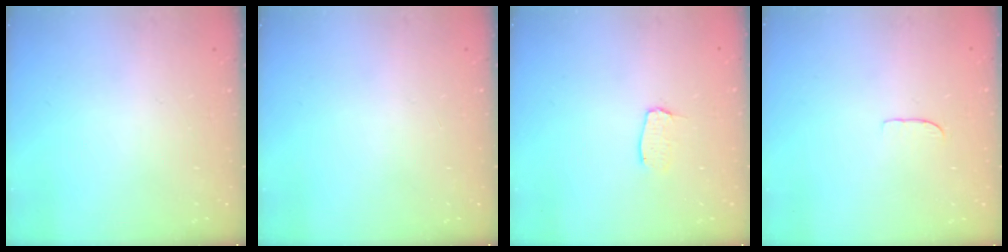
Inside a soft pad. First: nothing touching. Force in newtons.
{"total": 0.0}
{"total": 3.6, "press": 3.6, "slide": 0.3}
{"total": 3.6, "press": 3.6, "slide": 0.2}